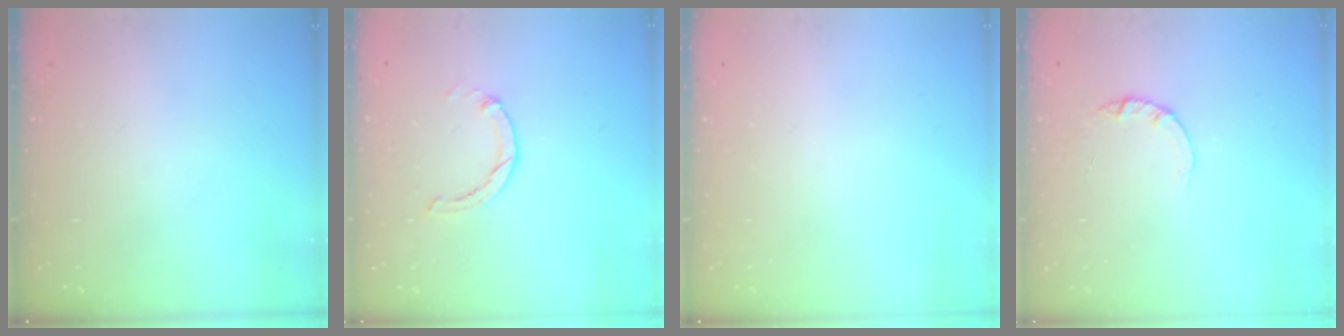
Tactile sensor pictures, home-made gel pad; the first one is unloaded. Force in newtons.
{"total": 1.0, "press": 0.9, "slide": 0.3}
{"total": 0.0}
{"total": 1.4, "press": 1.4, "slide": 0.2}